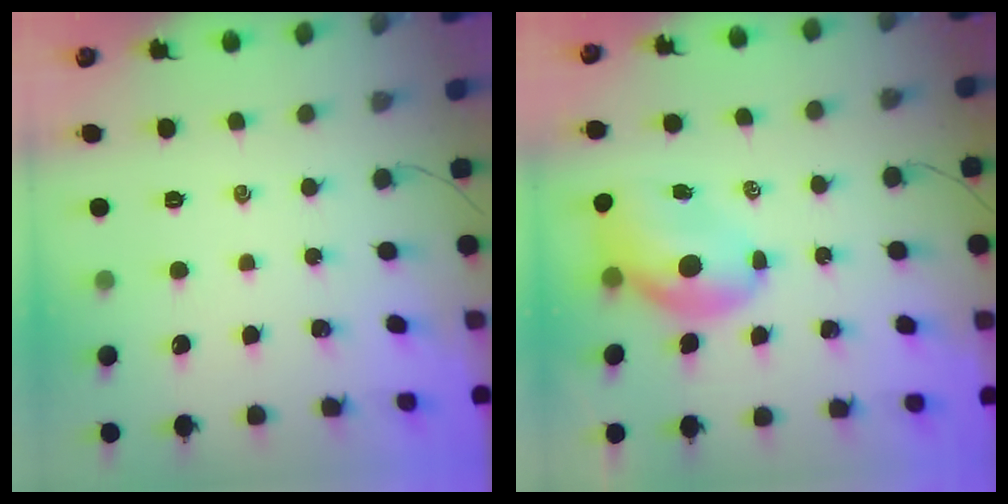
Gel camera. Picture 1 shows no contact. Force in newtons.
{"total": 7.1, "press": 6.8, "slide": 2.0}